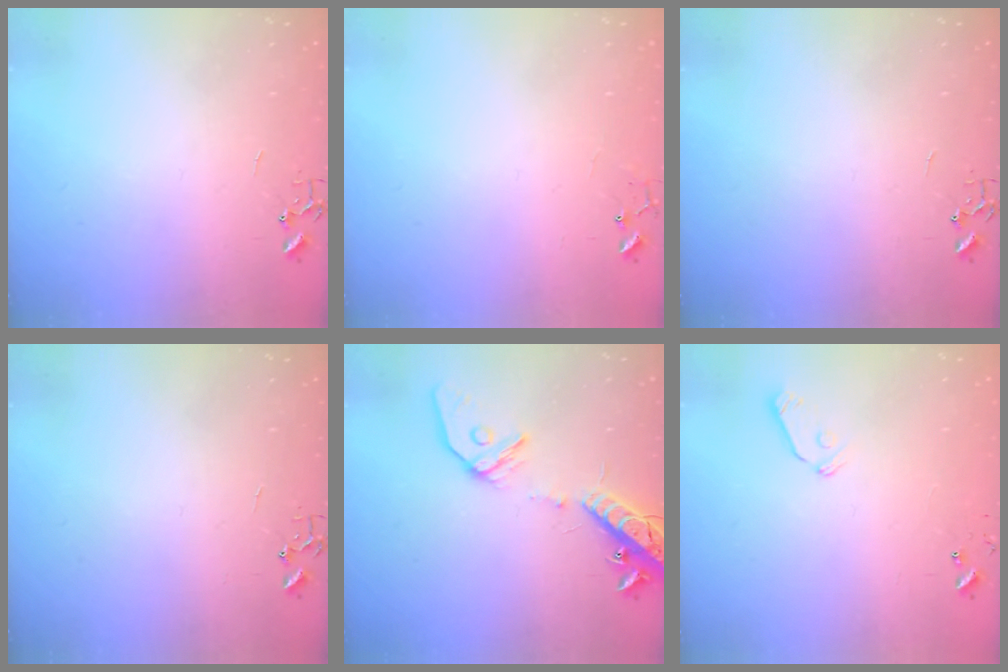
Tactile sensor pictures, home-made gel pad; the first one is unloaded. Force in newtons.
{"total": 6.1, "press": 6.0, "slide": 0.4}
{"total": 0.0}
{"total": 0.0}
{"total": 16.7, "press": 16.3, "slide": 3.5}
{"total": 6.0, "press": 6.0, "slide": 0.7}